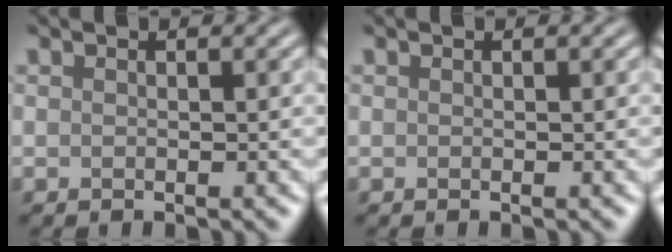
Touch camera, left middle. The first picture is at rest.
{"total": 0.0}